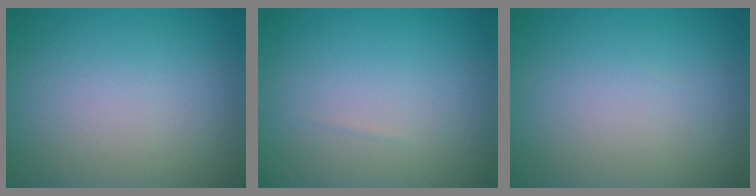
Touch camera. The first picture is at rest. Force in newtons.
{"total": 0.0}
{"total": 0.0}